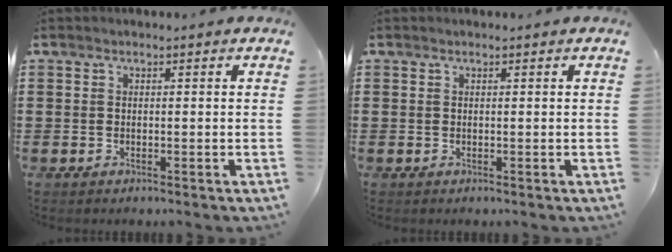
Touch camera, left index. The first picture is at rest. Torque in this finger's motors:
{"motor_torque": [-0.07, 0.29, -0.03, -0.02]}